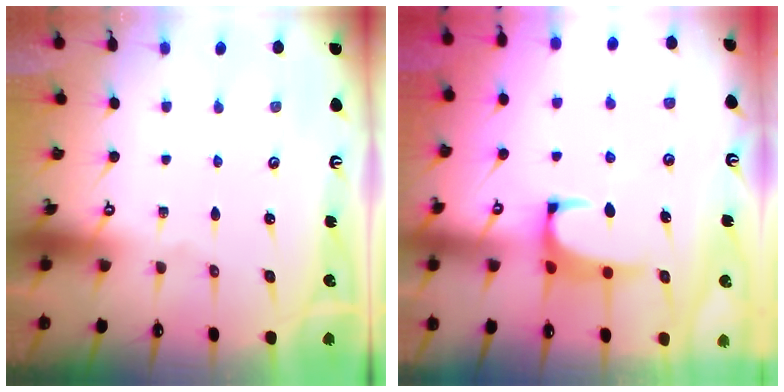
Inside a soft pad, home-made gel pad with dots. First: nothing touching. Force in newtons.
{"total": 0.9, "press": 0.6, "slide": 0.6}